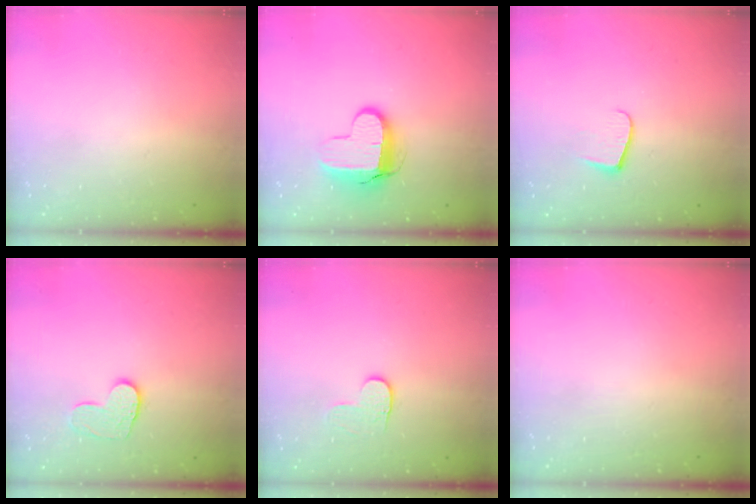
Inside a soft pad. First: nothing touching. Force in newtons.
{"total": 9.9, "press": 9.8, "slide": 0.9}
{"total": 7.7, "press": 7.7, "slide": 0.6}
{"total": 8.8, "press": 8.8, "slide": 0.7}
{"total": 3.6, "press": 3.6, "slide": 0.4}
{"total": 0.0}